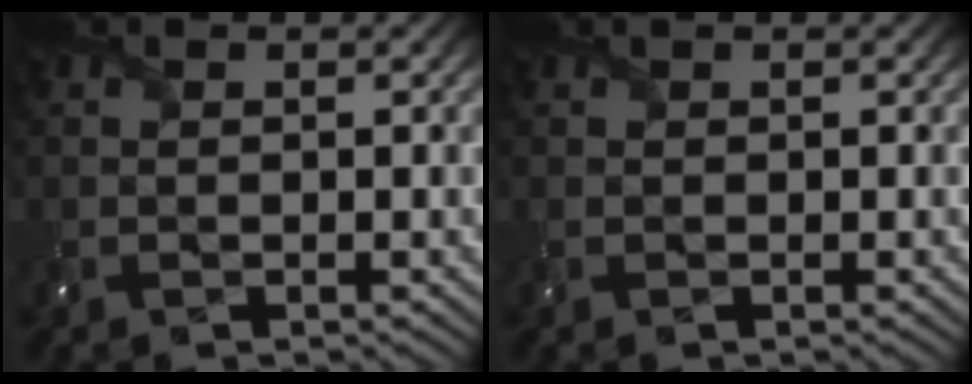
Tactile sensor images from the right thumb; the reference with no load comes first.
{"total": 0.0}